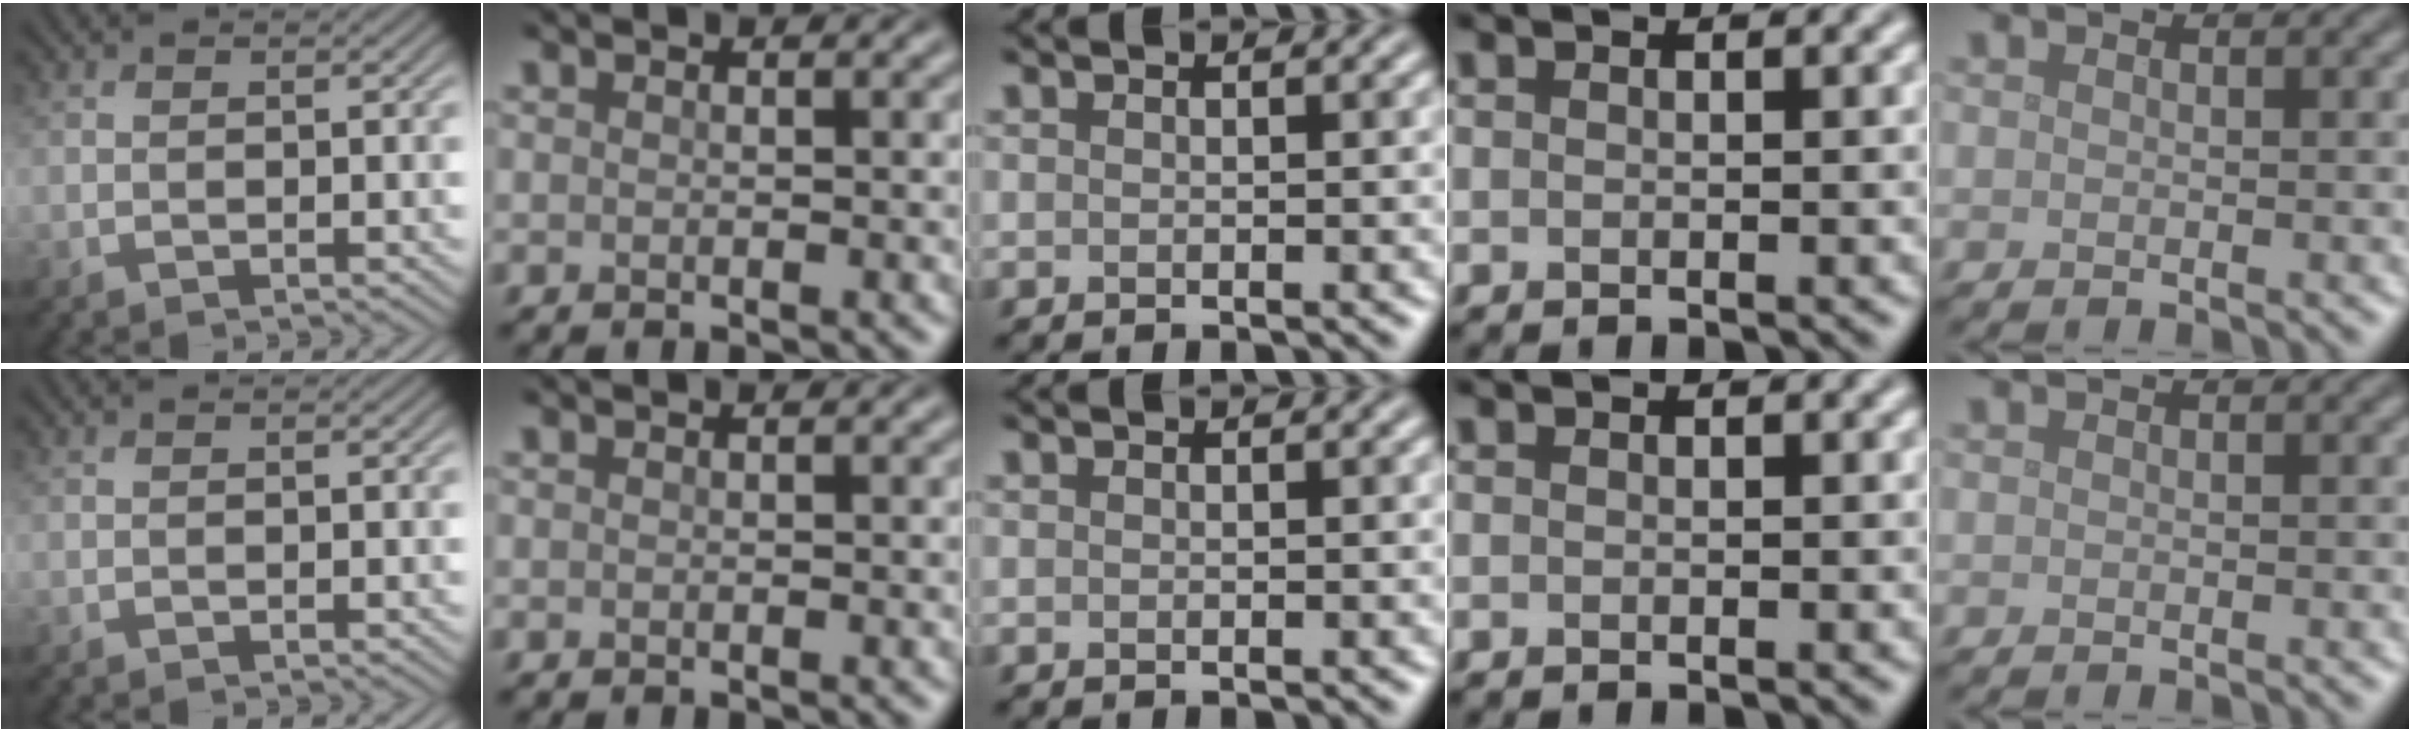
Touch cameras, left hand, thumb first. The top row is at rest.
{}